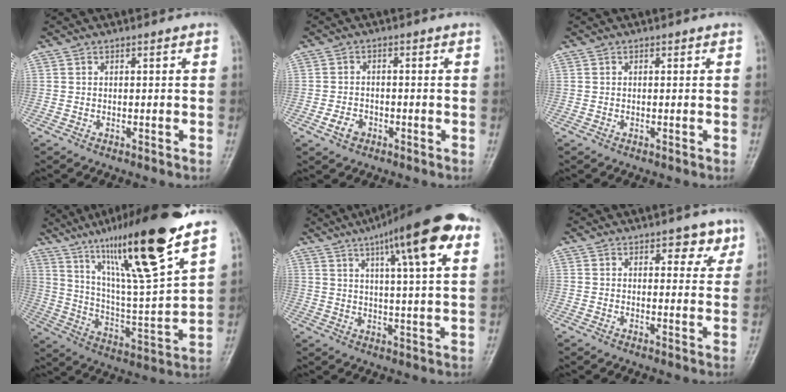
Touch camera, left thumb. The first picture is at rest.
{"total": 3.4, "force": [-1.6, 2.6, 1.7], "torque": [-0.022, 0.008, -0.027]}
{"total": 0.0}
{"total": 24.1, "force": [15.2, 2.9, 18.4], "torque": [-0.298, -0.053, 0.263]}
{"total": 18.6, "force": [9.1, 3.8, 15.8], "torque": [-0.217, -0.005, 0.129]}
{"total": 4.3, "force": [2.6, 2.5, 2.3], "torque": [0.001, -0.013, 0.031]}